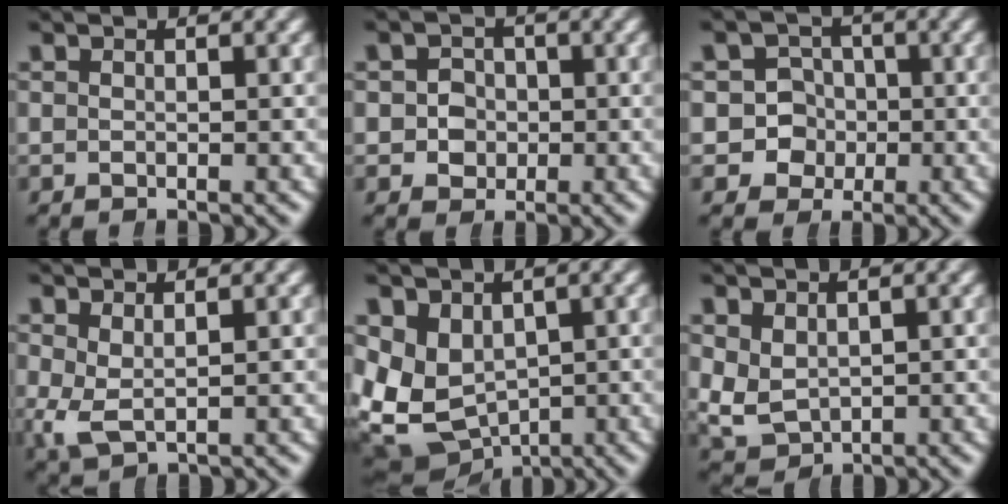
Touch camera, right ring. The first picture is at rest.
{"total": 2.9, "force": [-0.3, 2.8, 0.7], "torque": [-0.014, -0.009, -0.004]}
{"total": 9.0, "force": [-1.4, 8.6, 2.2], "torque": [-0.083, -0.040, -0.022]}
{"total": 2.2, "force": [0.1, 1.3, 1.8], "torque": [-0.050, -0.025, 0.019]}
{"total": 11.2, "force": [-1.6, 9.6, 5.5], "torque": [-0.163, -0.061, -0.003]}
{"total": 3.5, "force": [0.4, 3.1, 1.5], "torque": [-0.062, -0.031, 0.029]}